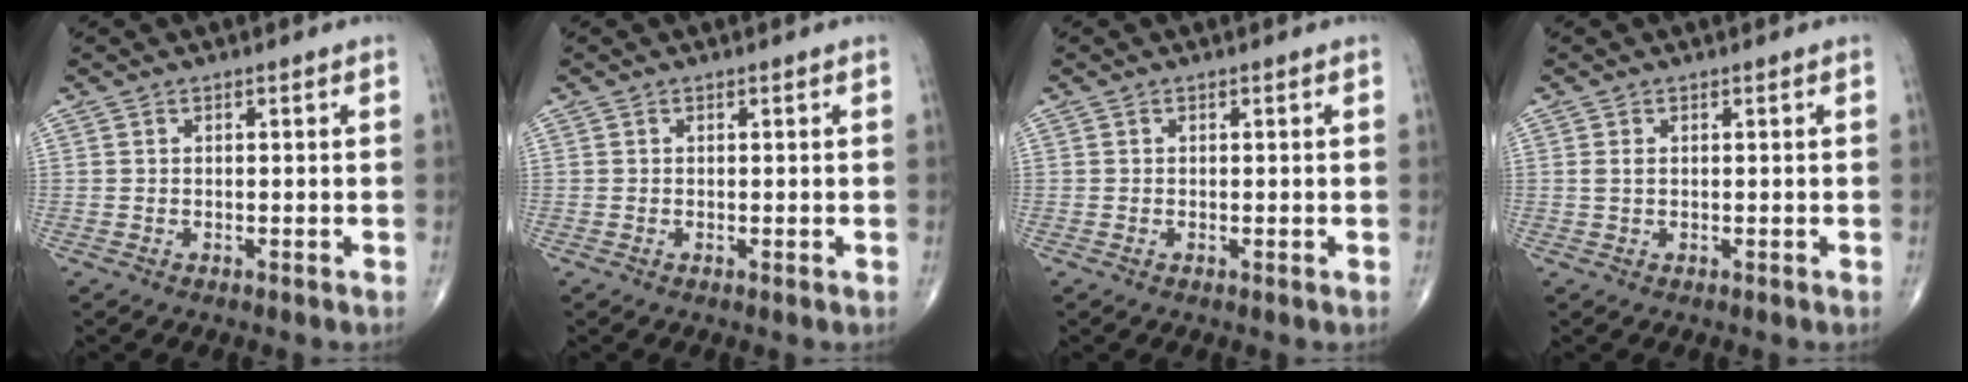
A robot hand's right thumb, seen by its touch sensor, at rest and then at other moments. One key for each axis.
{"total": 0.0}
{"total": 0.0}
{"total": 1.0, "fx": 0.2, "fy": 0.5, "fz": 0.8, "tx": -0.021, "ty": 0.004, "tz": 0.007}